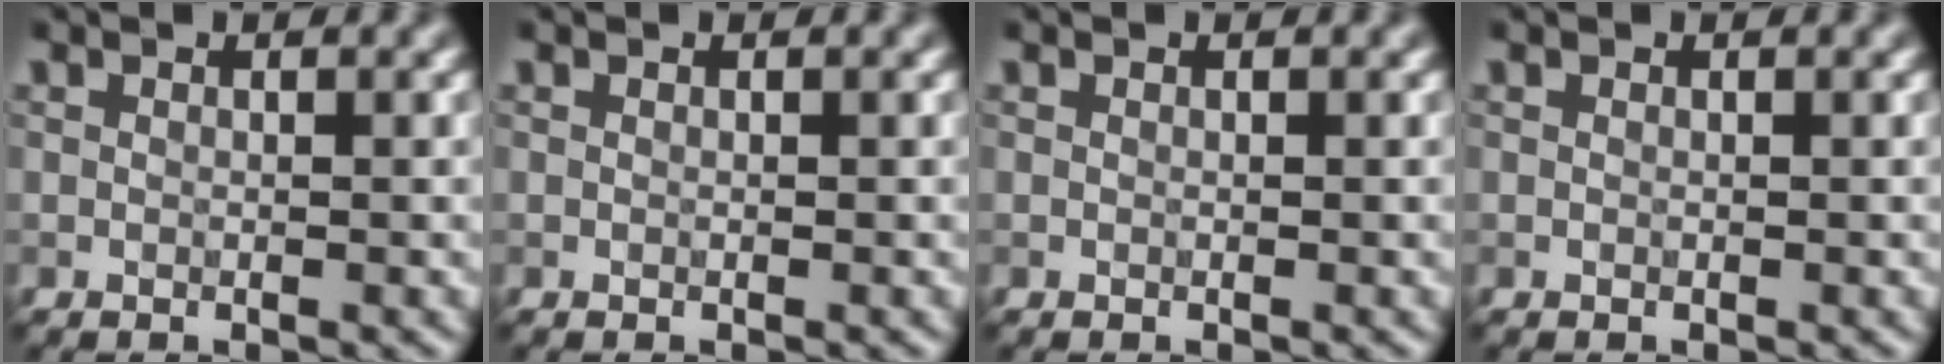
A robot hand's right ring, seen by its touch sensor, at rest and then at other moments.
{"total": 0.0}
{"total": 0.0}
{"total": 0.0}